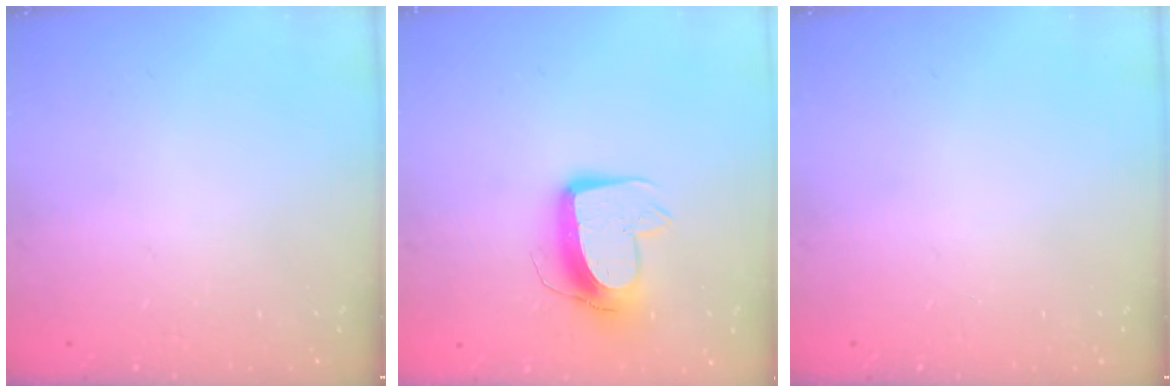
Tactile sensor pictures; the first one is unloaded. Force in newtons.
{"total": 11.7, "press": 11.6, "slide": 1.0}
{"total": 0.0}